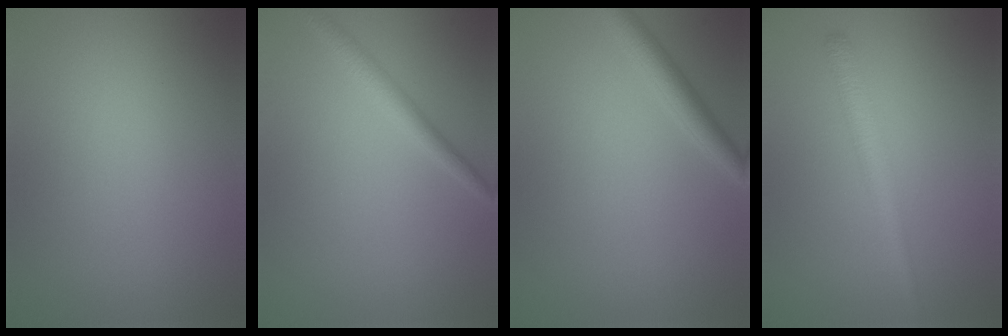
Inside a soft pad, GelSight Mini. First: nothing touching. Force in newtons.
{"total": 1.9, "press": 1.9, "slide": 0.0}
{"total": 2.4, "press": 2.4, "slide": 0.2}
{"total": 2.2, "press": 2.2, "slide": 0.1}